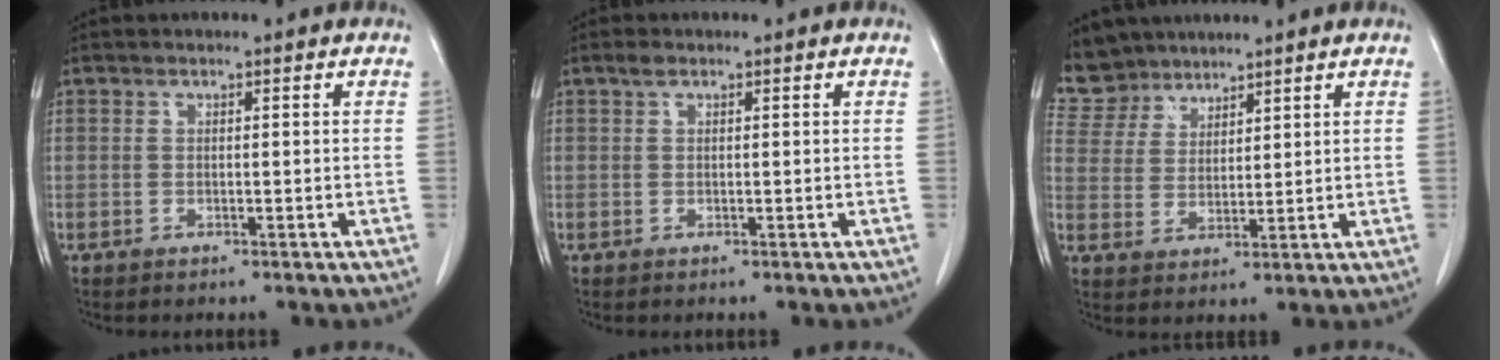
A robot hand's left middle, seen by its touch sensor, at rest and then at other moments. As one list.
[{"total": 0.9, "force": [0.6, 0.4, 0.5], "torque": [-0.012, 0.009, 0.011]}, {"total": 6.7, "force": [6.1, 2.8, -0.3], "torque": [0.000, 0.006, 0.128]}]